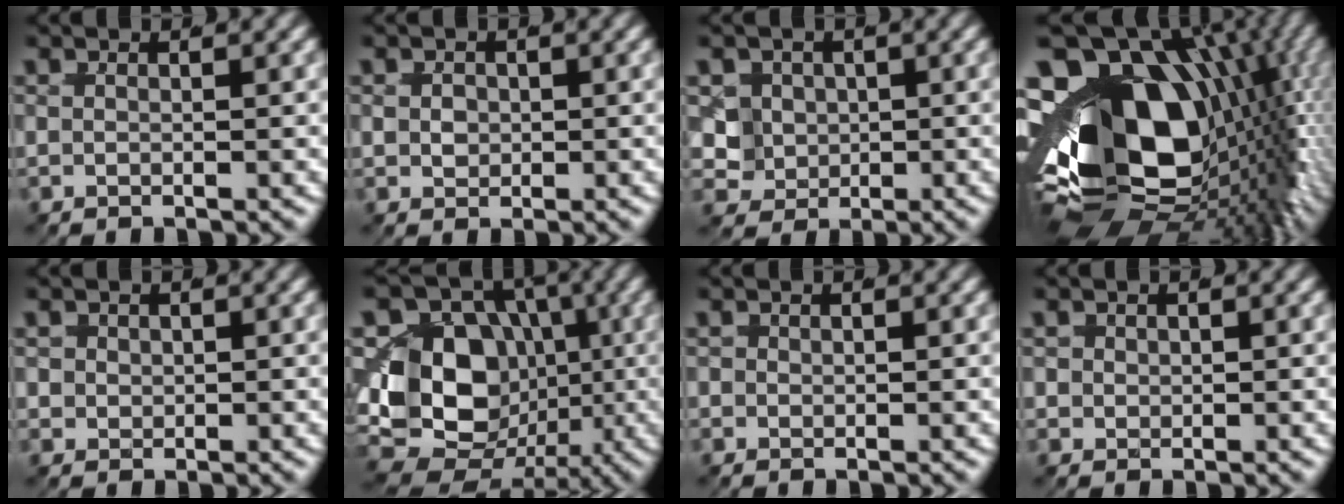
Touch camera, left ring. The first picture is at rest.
{"total": 1.8, "force": [-0.1, 1.6, 0.8], "torque": [-0.019, -0.010, 0.001]}
{"total": 9.6, "force": [-1.1, 9.0, 3.3], "torque": [-0.101, -0.045, -0.021]}
{"total": 30.3, "force": [-3.3, 19.4, 23.0], "torque": [-0.364, -0.047, -0.038]}
{"total": 2.6, "force": [0.3, 2.4, 0.8], "torque": [-0.034, -0.014, 0.006]}
{"total": 19.0, "force": [-3.1, 15.8, 10.1], "torque": [-0.204, -0.077, -0.051]}
{"total": 1.0, "force": [0.1, 1.0, 0.1], "torque": [-0.013, -0.005, 0.000]}
{"total": 2.1, "force": [0.2, 2.0, 0.6], "torque": [-0.027, -0.012, 0.005]}